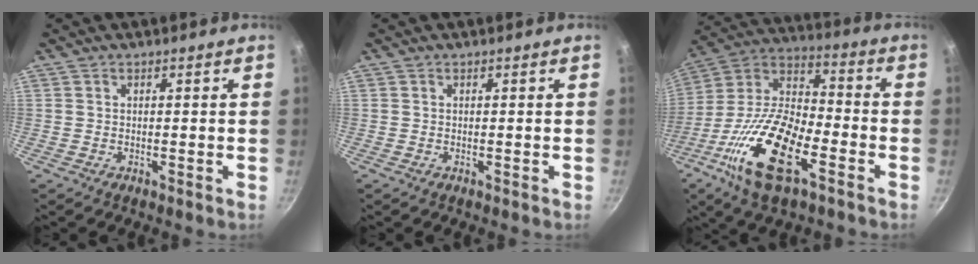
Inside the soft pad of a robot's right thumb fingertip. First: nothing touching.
{"total": 0.0}
{"total": 21.2, "force": [-9.2, 9.4, 16.6], "torque": [-0.308, 0.042, -0.191]}